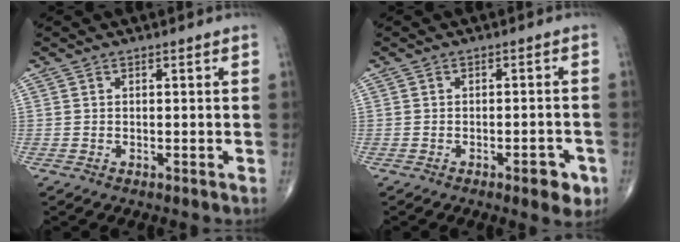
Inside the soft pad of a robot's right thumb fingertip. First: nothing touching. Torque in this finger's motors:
{"motor_torque": [0.84, 0.81, -0.01, -0.04, 0.14]}